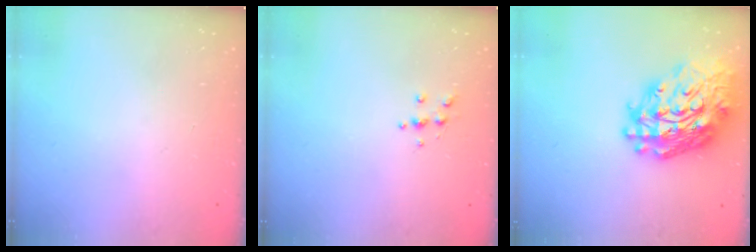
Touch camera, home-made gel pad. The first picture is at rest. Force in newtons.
{"total": 4.3, "press": 4.3, "slide": 0.5}
{"total": 24.3, "press": 24.2, "slide": 2.6}